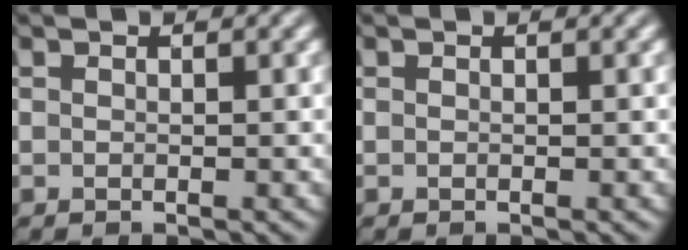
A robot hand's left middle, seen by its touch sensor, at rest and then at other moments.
{"total": 0.0}